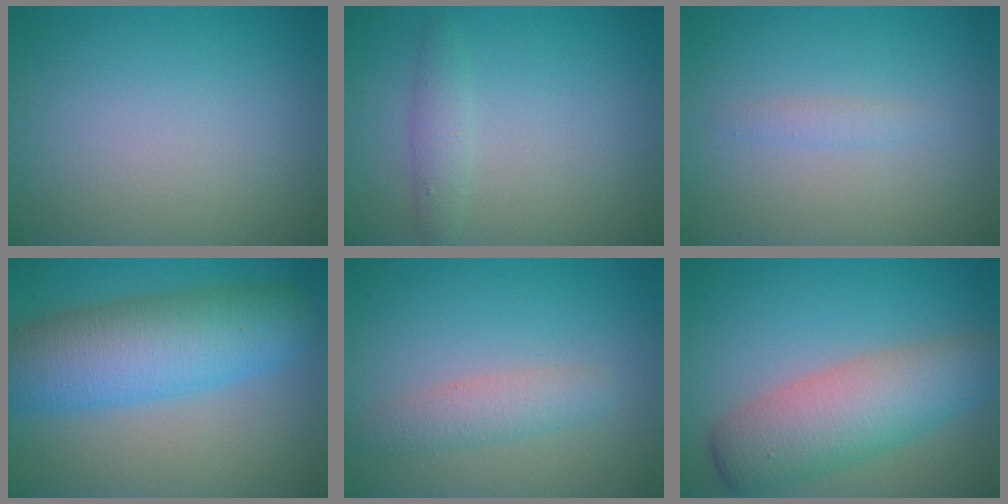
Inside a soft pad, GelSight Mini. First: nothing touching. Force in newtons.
{"total": 1.6, "press": 1.6, "slide": 0.0}
{"total": 0.9, "press": 0.9, "slide": 0.2}
{"total": 8.9, "press": 8.9, "slide": 0.2}
{"total": 2.5, "press": 2.5, "slide": 0.1}
{"total": 7.2, "press": 7.2, "slide": 0.2}